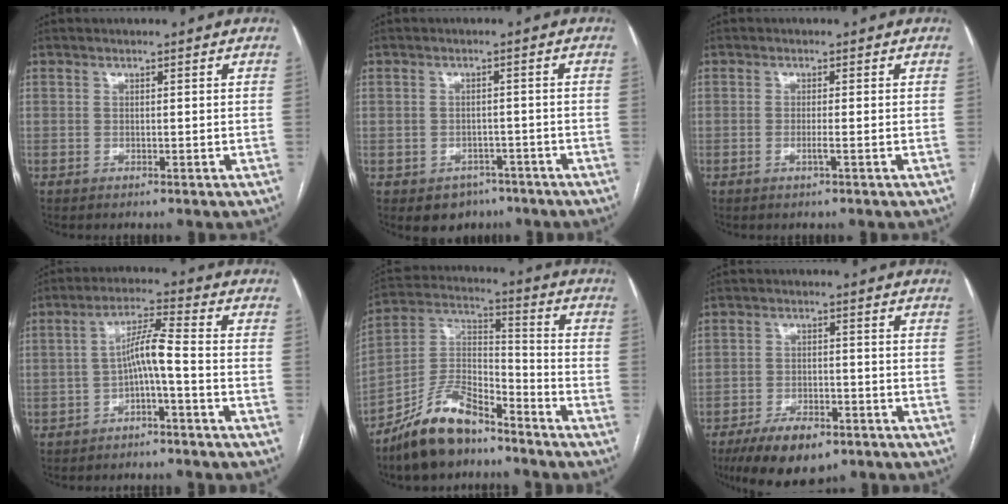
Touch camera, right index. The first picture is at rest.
{"total": 4.8, "force": [-3.0, 3.6, 0.9], "torque": [-0.002, 0.012, -0.034]}
{"total": 1.4, "force": [-0.5, -0.3, 1.3], "torque": [-0.025, -0.003, -0.010]}
{"total": 5.7, "force": [-1.8, 0.0, 5.4], "torque": [-0.098, 0.026, -0.031]}
{"total": 12.7, "force": [-10.1, 4.6, 6.1], "torque": [-0.118, 0.026, -0.191]}
{"total": 9.3, "force": [-6.4, 3.8, 5.5], "torque": [-0.093, -0.007, -0.104]}